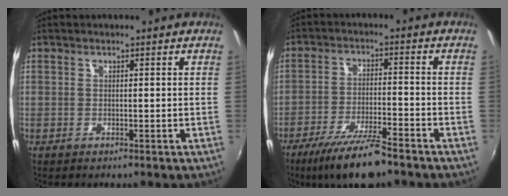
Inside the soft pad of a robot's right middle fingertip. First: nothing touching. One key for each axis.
{"total": 11.1, "fx": -8.4, "fy": 1.8, "fz": 7.1, "tx": -0.152, "ty": -0.020, "tz": -0.147}